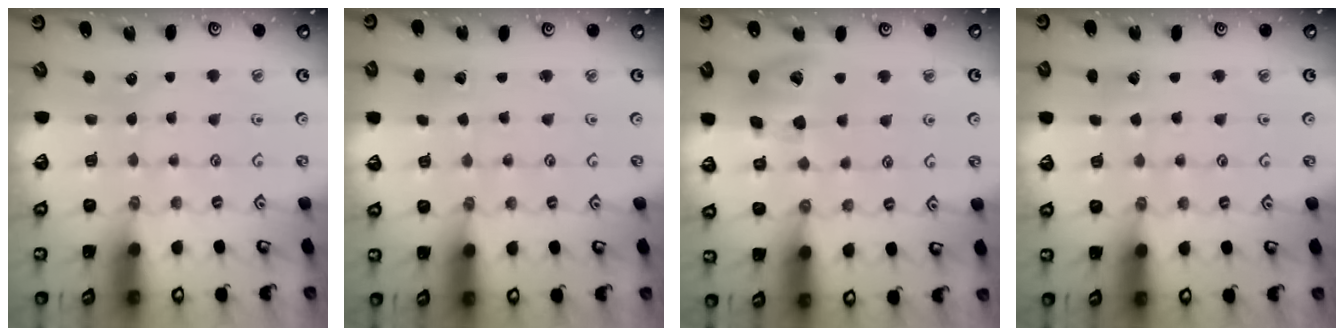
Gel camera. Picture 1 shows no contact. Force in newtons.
{"total": 2.2, "press": 2.2, "slide": 0.2}
{"total": 14.6, "press": 14.4, "slide": 2.3}
{"total": 4.4, "press": 4.4, "slide": 0.4}